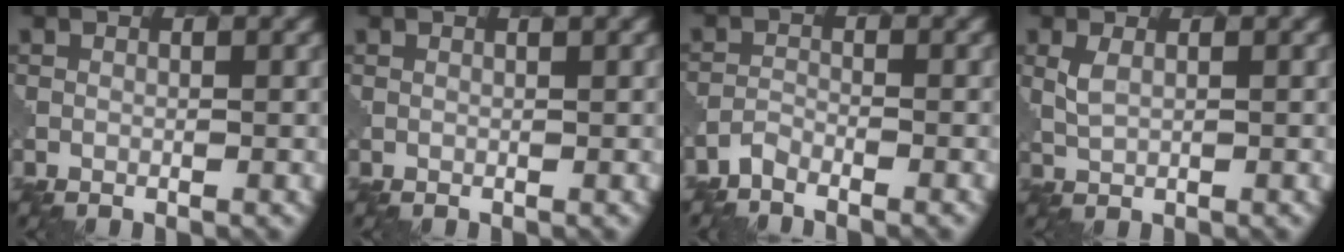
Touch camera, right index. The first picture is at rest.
{"total": 0.6, "force": [0.3, 0.1, 0.5], "torque": [-0.004, -0.001, 0.006]}
{"total": 1.4, "force": [-1.4, 0.2, -0.1], "torque": [0.001, -0.003, -0.033]}
{"total": 1.1, "force": [0.8, 0.4, 0.7], "torque": [-0.019, -0.004, 0.019]}